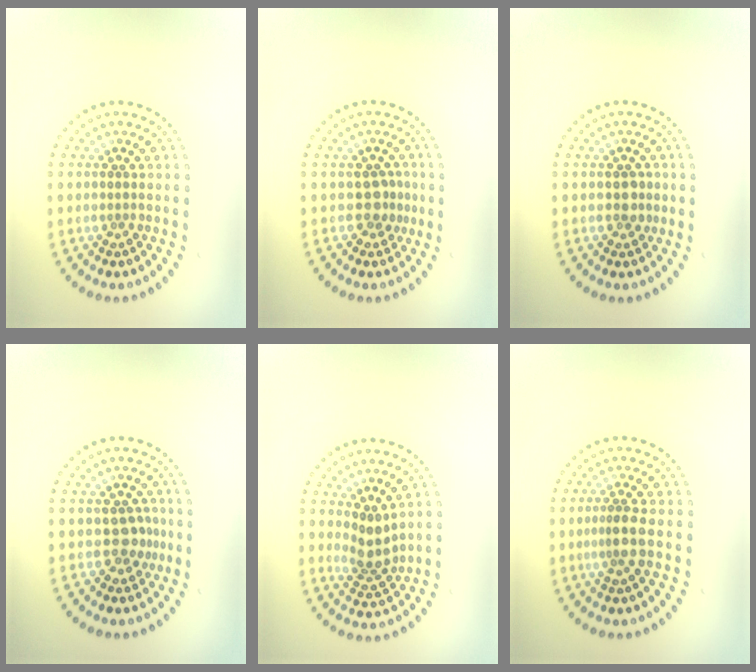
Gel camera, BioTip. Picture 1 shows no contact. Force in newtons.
{"total": 1.8, "press": 1.5, "slide": 1.0}
{"total": 1.4, "press": 1.4, "slide": 0.4}
{"total": 1.8, "press": 1.5, "slide": 1.0}
{"total": 2.5, "press": 1.9, "slide": 1.6}
{"total": 2.2, "press": 1.7, "slide": 1.4}